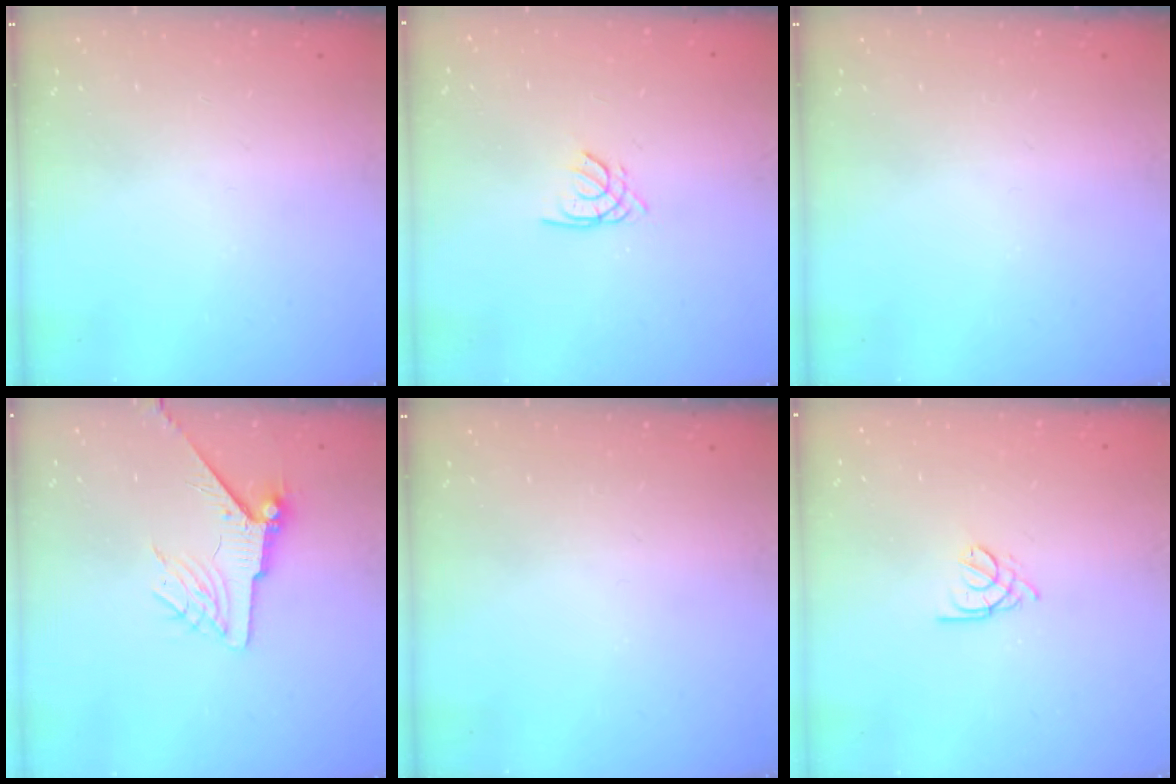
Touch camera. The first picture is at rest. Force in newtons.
{"total": 1.6, "press": 1.6, "slide": 0.2}
{"total": 0.0}
{"total": 7.3, "press": 7.2, "slide": 1.0}
{"total": 0.0}
{"total": 1.6, "press": 1.5, "slide": 0.5}